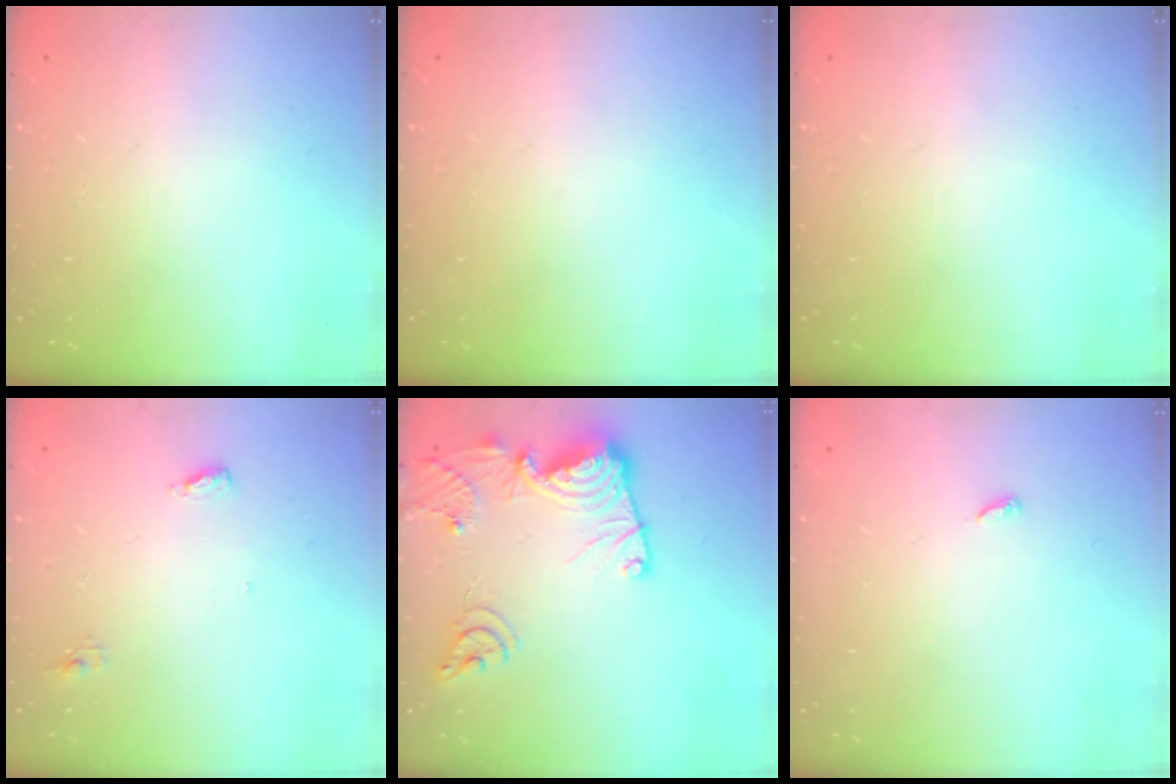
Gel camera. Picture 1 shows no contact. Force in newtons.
{"total": 0.0}
{"total": 0.0}
{"total": 4.7, "press": 4.5, "slide": 1.1}
{"total": 16.7, "press": 16.7, "slide": 1.2}
{"total": 2.5, "press": 2.5, "slide": 0.2}